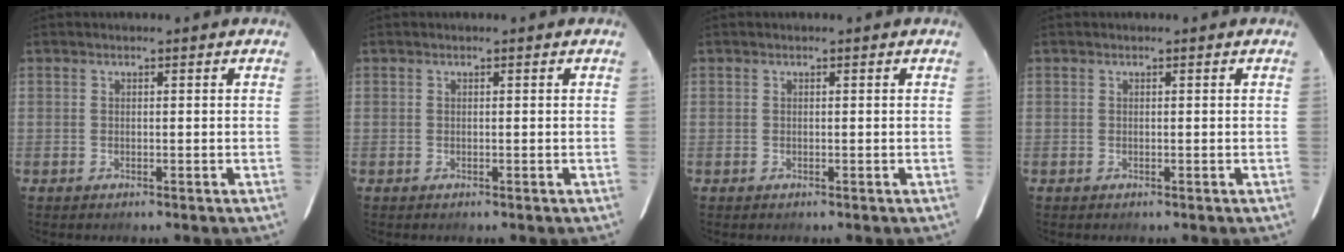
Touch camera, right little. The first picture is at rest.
{"total": 0.0}
{"total": 0.0}
{"total": 0.0}